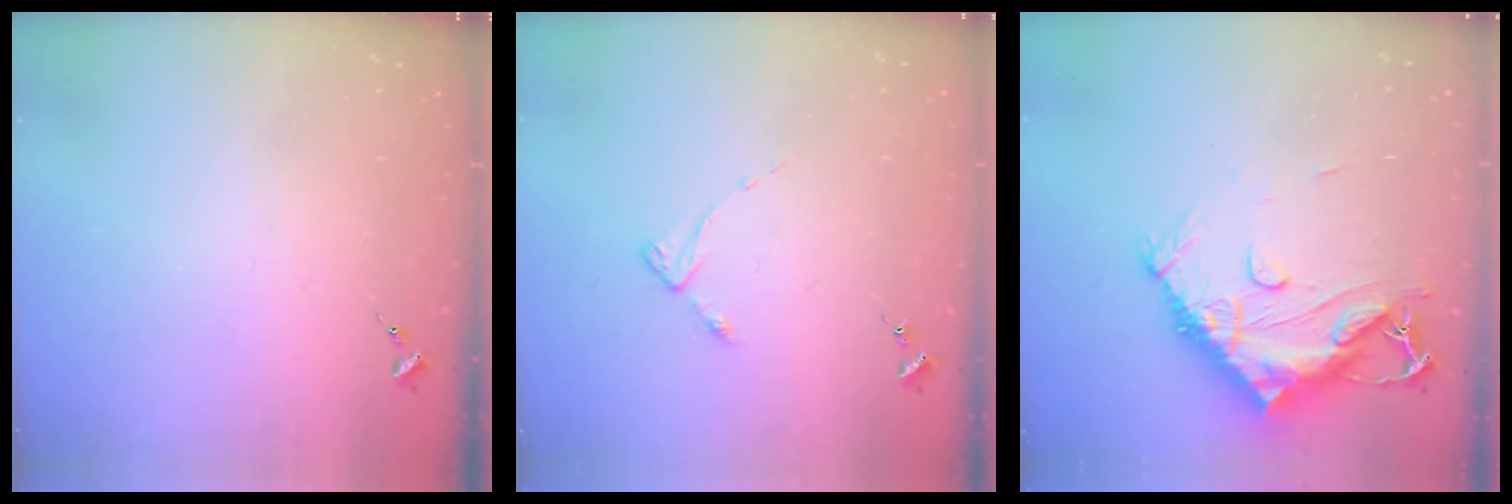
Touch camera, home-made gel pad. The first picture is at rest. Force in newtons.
{"total": 2.9, "press": 2.8, "slide": 0.4}
{"total": 14.9, "press": 14.8, "slide": 1.4}